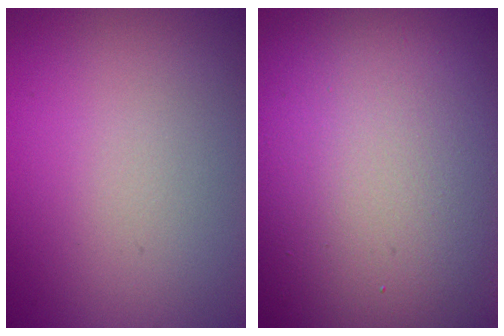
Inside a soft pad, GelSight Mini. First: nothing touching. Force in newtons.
{"total": 19.8, "press": 19.8, "slide": 1.1}